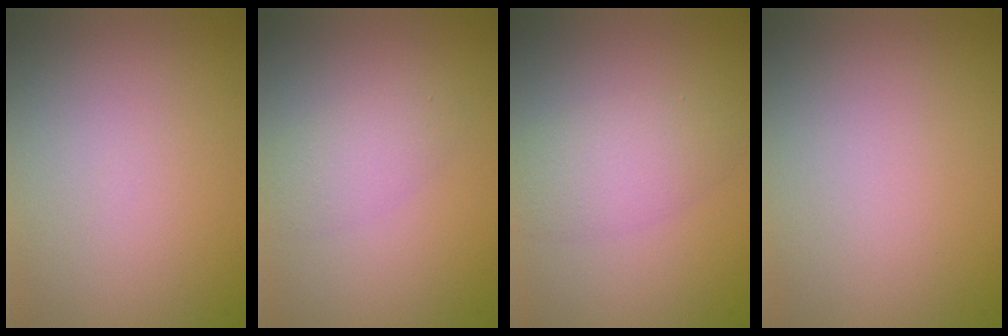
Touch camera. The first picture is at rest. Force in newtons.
{"total": 2.3, "press": 2.3, "slide": 0.1}
{"total": 3.2, "press": 3.2, "slide": 0.3}
{"total": 0.0}